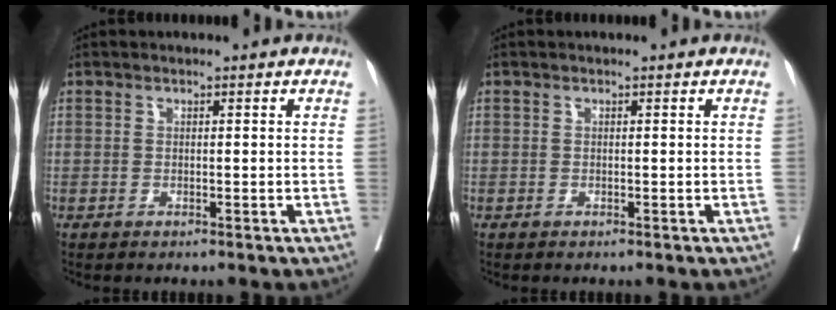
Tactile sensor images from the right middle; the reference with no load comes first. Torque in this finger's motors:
{"motor_torque": [0.65, -0.61, -0.07, -0.07]}